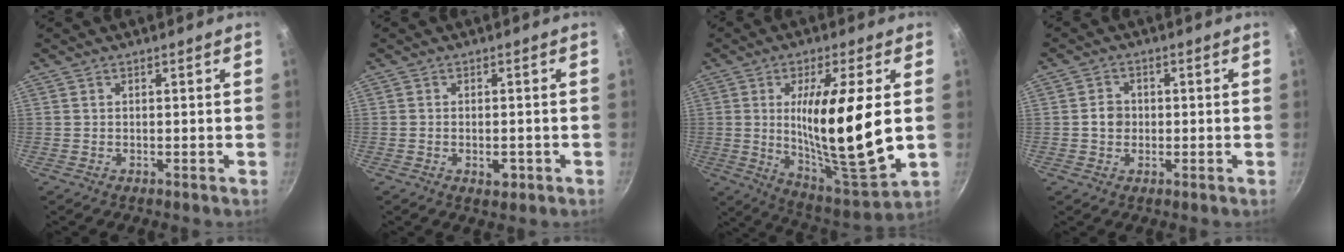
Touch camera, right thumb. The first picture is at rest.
{"total": 2.9, "force": [-1.0, 1.6, 2.1], "torque": [-0.025, 0.006, -0.012]}
{"total": 21.2, "force": [0.7, 4.9, 20.6], "torque": [-0.351, -0.021, 0.018]}
{"total": 3.3, "force": [-0.3, 2.9, 1.6], "torque": [-0.012, 0.010, -0.007]}